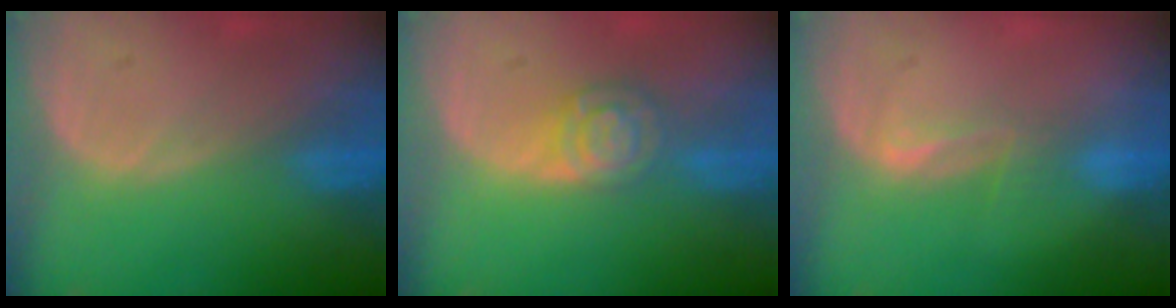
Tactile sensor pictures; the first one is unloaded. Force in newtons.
{"total": 5.3, "press": 4.6, "slide": 2.5}
{"total": 2.2, "press": 1.7, "slide": 1.4}